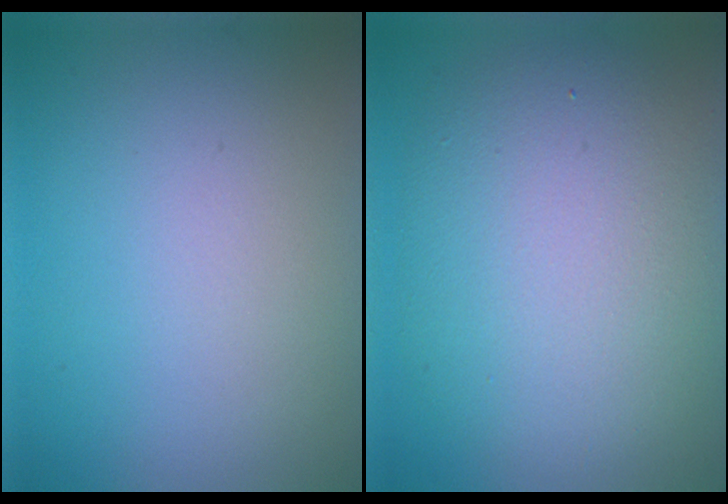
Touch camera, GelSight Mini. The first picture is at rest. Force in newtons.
{"total": 9.5, "press": 9.5, "slide": 0.5}